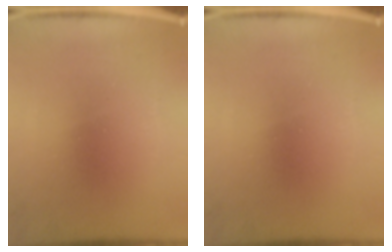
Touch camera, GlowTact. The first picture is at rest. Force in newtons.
{"total": 0.0}